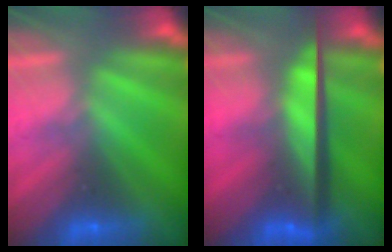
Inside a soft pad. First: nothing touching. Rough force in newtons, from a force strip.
{"total": 9.7}